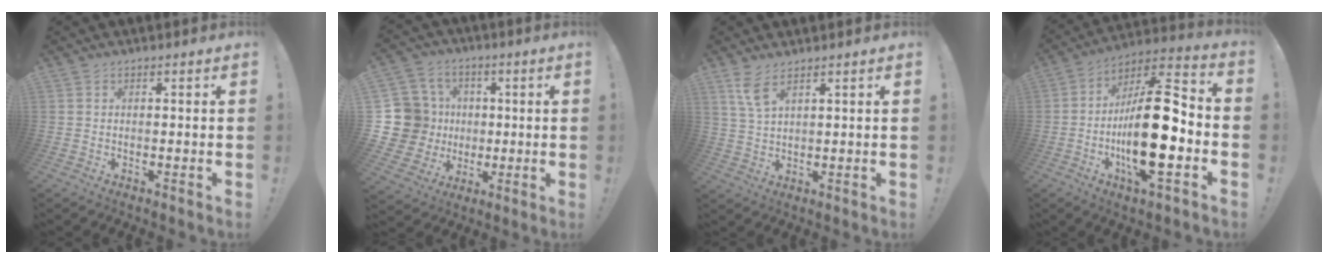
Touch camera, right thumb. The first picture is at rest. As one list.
[{"total": 15.1, "force": [0.7, 13.8, 5.9], "torque": [-0.113, 0.001, 0.038]}, {"total": 5.7, "force": [3.6, 1.4, 4.1], "torque": [-0.080, -0.015, 0.065]}, {"total": 22.4, "force": [-4.5, 7.4, 20.7], "torque": [-0.365, 0.023, -0.072]}]